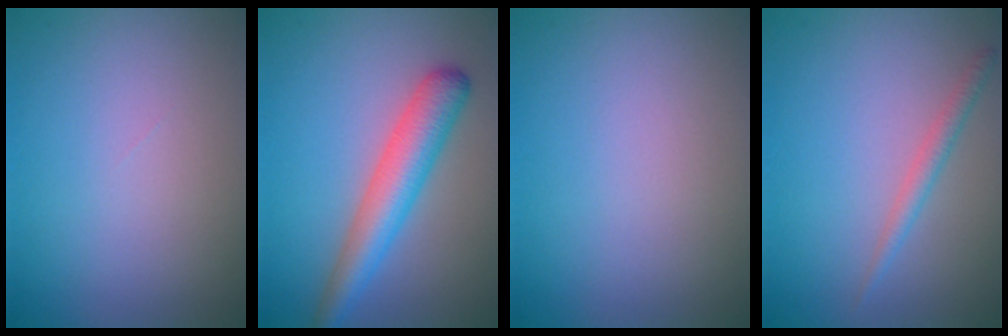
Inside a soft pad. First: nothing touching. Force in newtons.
{"total": 4.8, "press": 4.8, "slide": 0.1}
{"total": 0.0}
{"total": 1.5, "press": 1.5, "slide": 0.0}